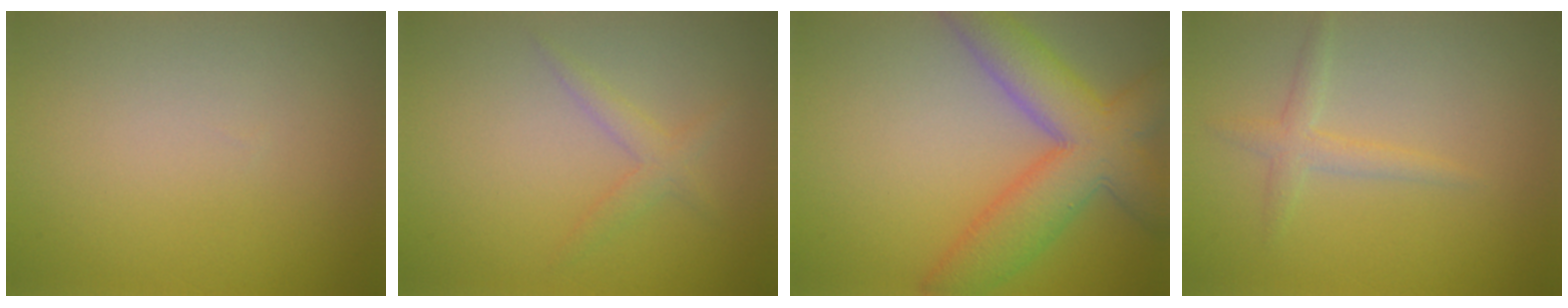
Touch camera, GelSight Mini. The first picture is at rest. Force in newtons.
{"total": 1.7, "press": 1.7, "slide": 0.1}
{"total": 8.4, "press": 8.4, "slide": 0.3}
{"total": 1.8, "press": 1.8, "slide": 0.1}